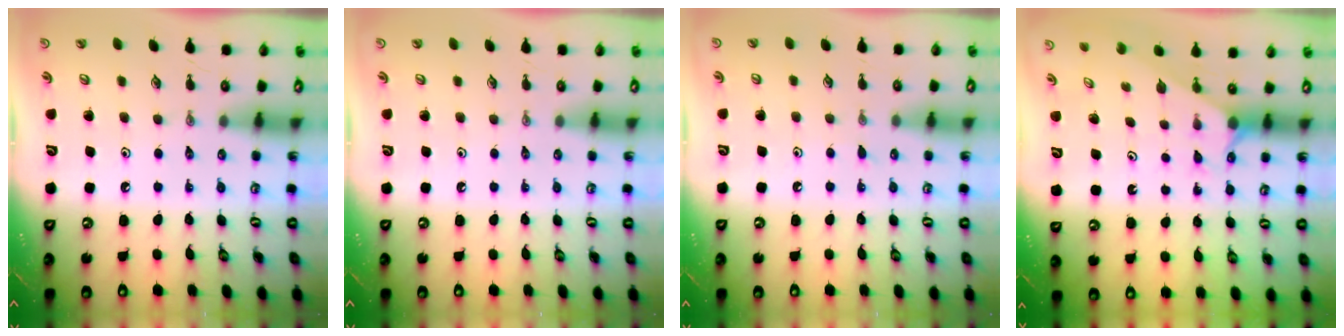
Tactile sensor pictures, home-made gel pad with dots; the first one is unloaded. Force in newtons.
{"total": 0.0}
{"total": 5.6, "press": 5.6, "slide": 0.5}
{"total": 3.2, "press": 3.2, "slide": 0.2}